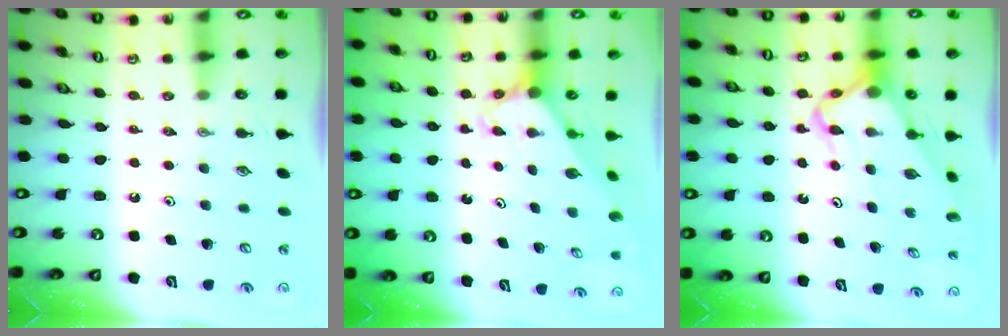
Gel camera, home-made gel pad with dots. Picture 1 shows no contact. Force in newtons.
{"total": 3.2, "press": 3.2, "slide": 0.2}
{"total": 7.6, "press": 7.6, "slide": 0.5}